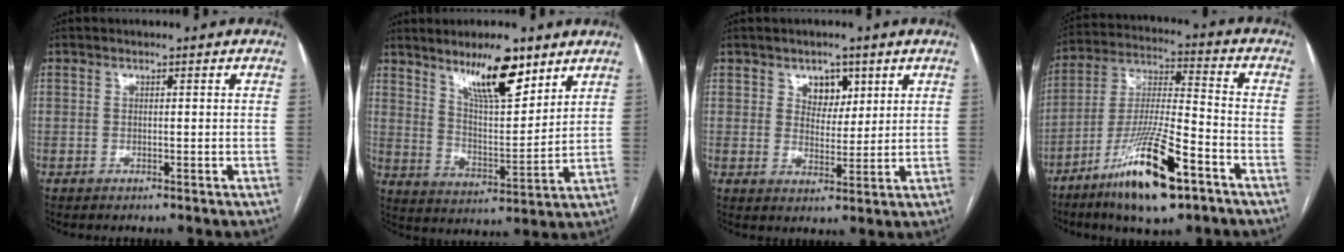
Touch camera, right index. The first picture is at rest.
{"total": 11.6, "force": [8.0, 2.7, 8.0], "torque": [-0.137, -0.003, 0.144]}
{"total": 4.6, "force": [2.4, 3.2, 2.3], "torque": [-0.028, 0.004, 0.044]}
{"total": 16.0, "force": [-9.1, 2.5, 13.0], "torque": [-0.254, -0.024, -0.161]}